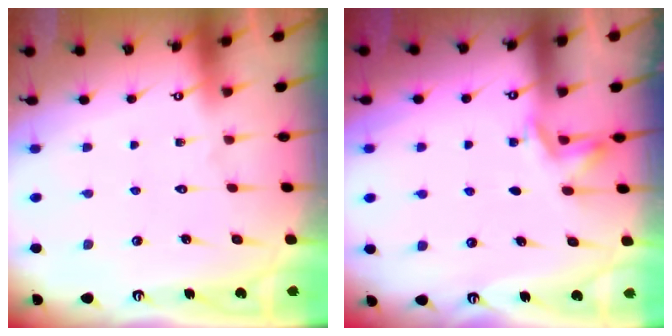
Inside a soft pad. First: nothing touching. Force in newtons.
{"total": 3.6, "press": 3.1, "slide": 1.7}